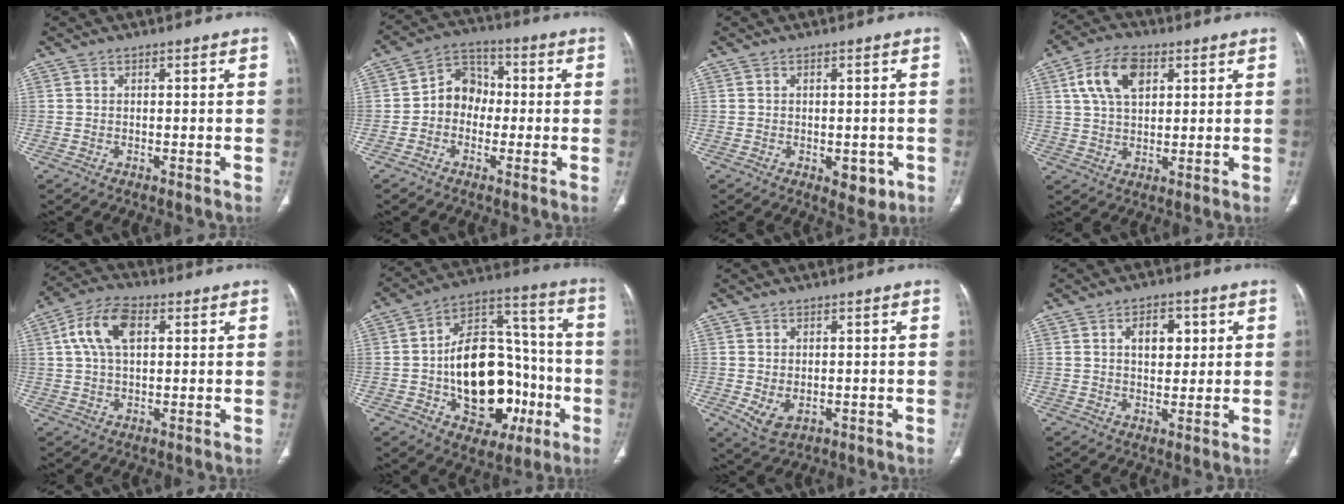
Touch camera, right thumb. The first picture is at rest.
{"total": 7.7, "force": [-1.0, 6.5, 4.0], "torque": [-0.035, 0.032, -0.035]}
{"total": 4.3, "force": [-1.3, 2.5, 3.2], "torque": [-0.022, -0.002, -0.007]}
{"total": 10.1, "force": [3.7, 6.0, 7.3], "torque": [-0.125, 0.001, 0.064]}
{"total": 9.7, "force": [2.6, 5.4, 7.5], "torque": [-0.148, 0.017, 0.044]}
{"total": 24.4, "force": [-5.2, 15.7, 17.9], "torque": [-0.232, 0.045, -0.065]}
{"total": 4.7, "force": [-0.9, 3.1, 3.4], "torque": [-0.061, -0.006, 0.000]}
{"total": 6.5, "force": [1.9, 4.1, 4.8], "torque": [-0.043, -0.003, 0.029]}